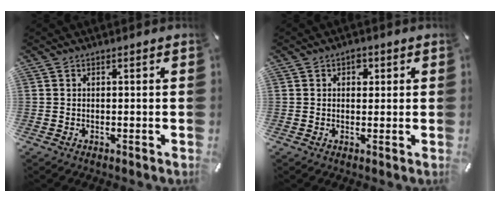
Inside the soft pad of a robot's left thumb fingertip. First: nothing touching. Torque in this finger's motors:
{"motor_torque": [0.30, 0.56, 0.08, -0.42, 0.04]}